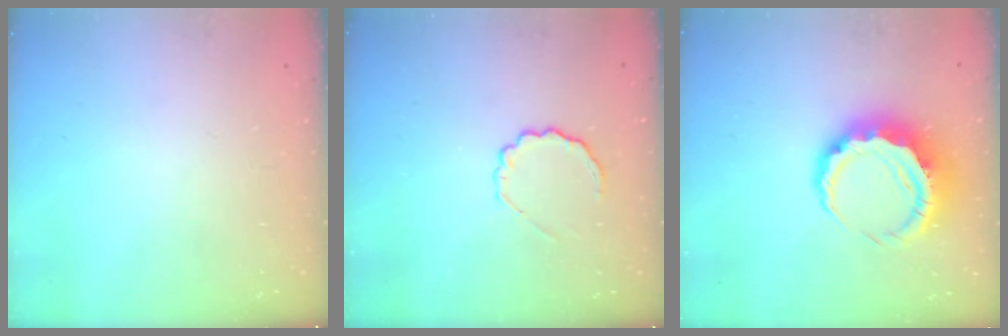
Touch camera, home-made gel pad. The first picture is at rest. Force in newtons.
{"total": 4.4, "press": 4.4, "slide": 0.9}
{"total": 10.2, "press": 9.9, "slide": 2.2}